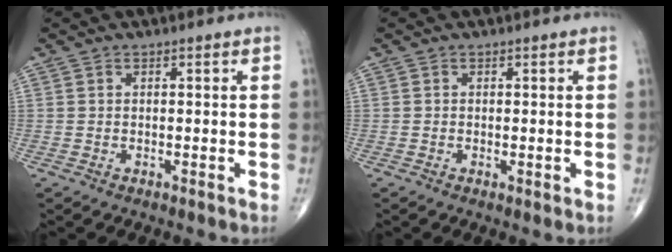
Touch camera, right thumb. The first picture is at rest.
{"total": 0.7, "force": [-0.1, 0.2, 0.7], "torque": [-0.013, -0.003, -0.003]}